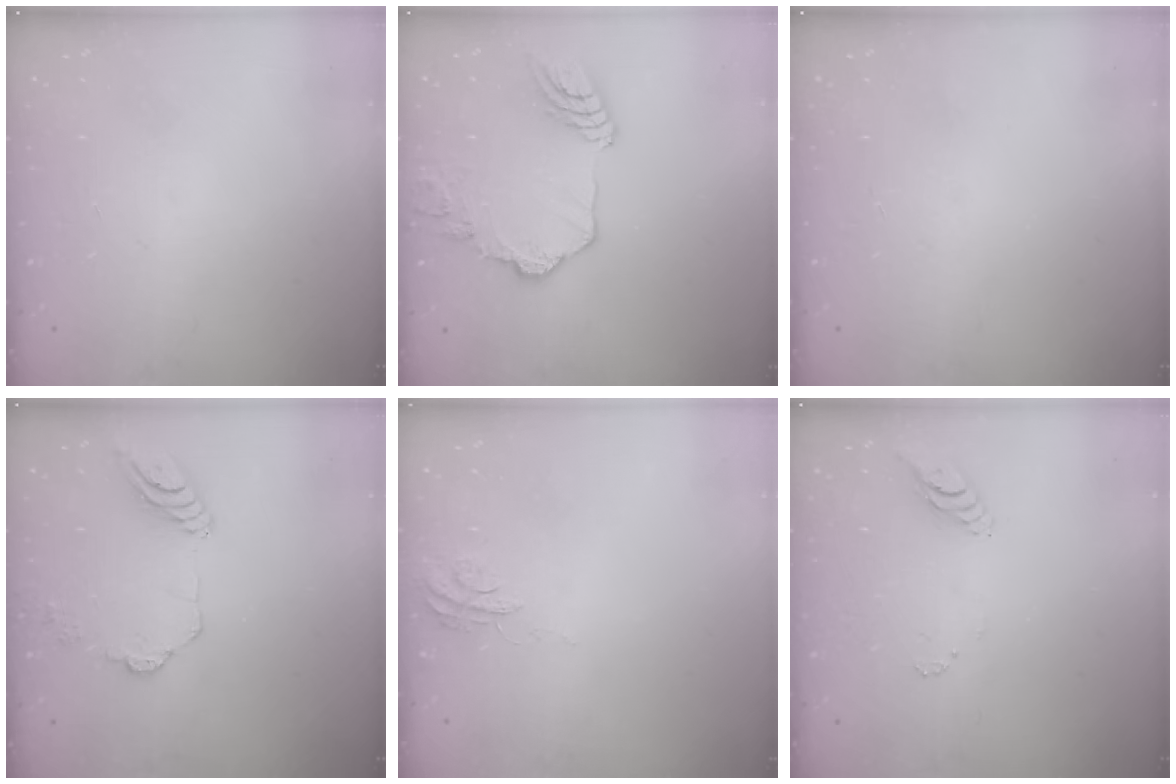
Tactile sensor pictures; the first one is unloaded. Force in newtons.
{"total": 15.5, "press": 15.4, "slide": 1.6}
{"total": 0.0}
{"total": 12.7, "press": 12.6, "slide": 1.0}
{"total": 5.3, "press": 5.3, "slide": 0.3}
{"total": 7.8, "press": 7.7, "slide": 0.8}